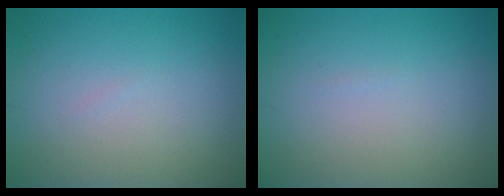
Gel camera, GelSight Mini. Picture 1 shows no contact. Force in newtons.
{"total": 0.0}